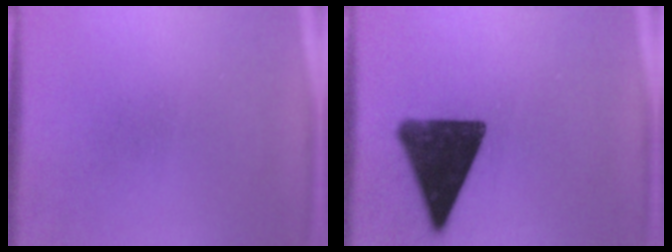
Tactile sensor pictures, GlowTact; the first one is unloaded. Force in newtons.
{"total": 14.4}